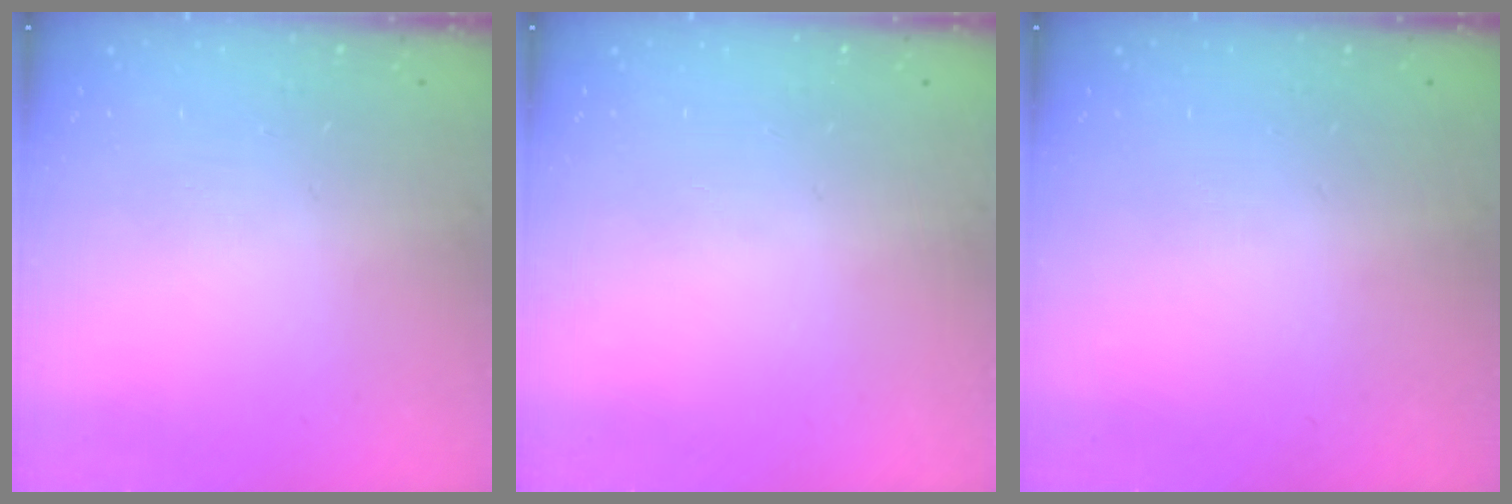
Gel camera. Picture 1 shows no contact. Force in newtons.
{"total": 0.0}
{"total": 0.0}